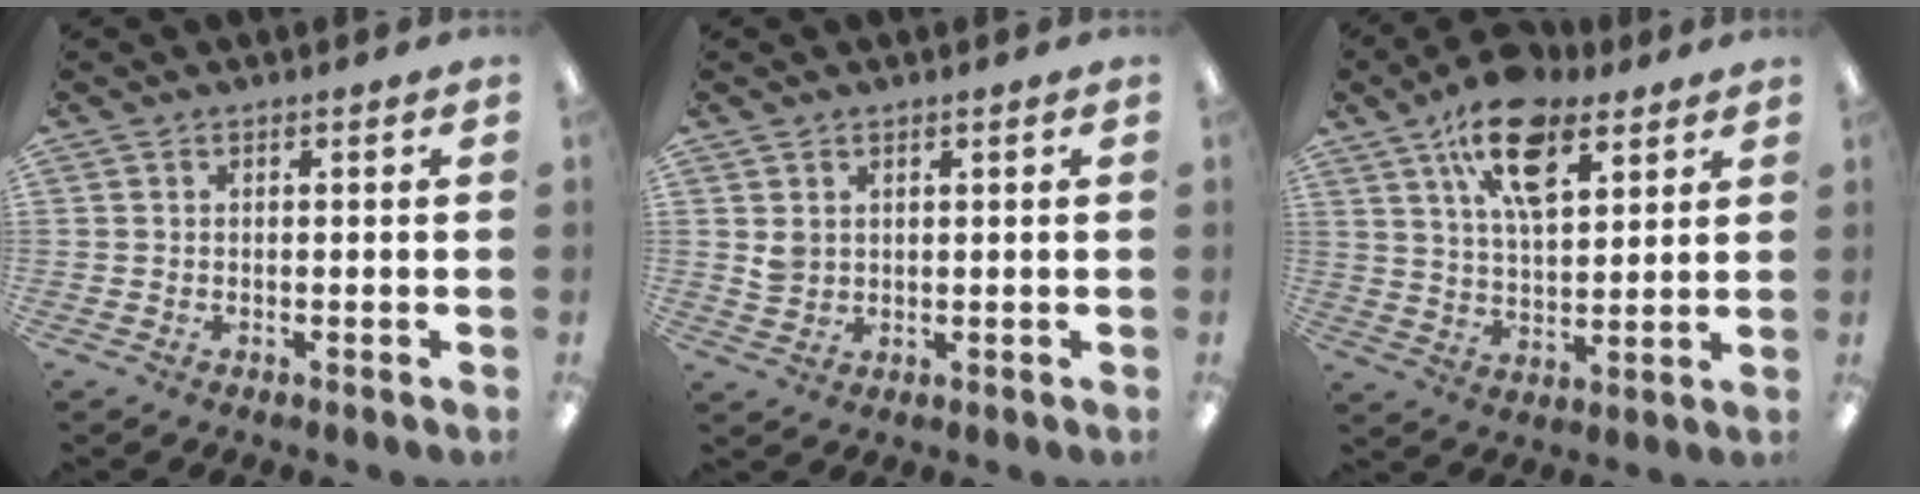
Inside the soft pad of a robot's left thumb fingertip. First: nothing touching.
{"total": 2.7, "force": [1.3, 2.1, 1.0], "torque": [-0.023, 0.002, 0.025]}
{"total": 15.8, "force": [9.1, 7.7, 10.4], "torque": [-0.166, -0.026, 0.158]}